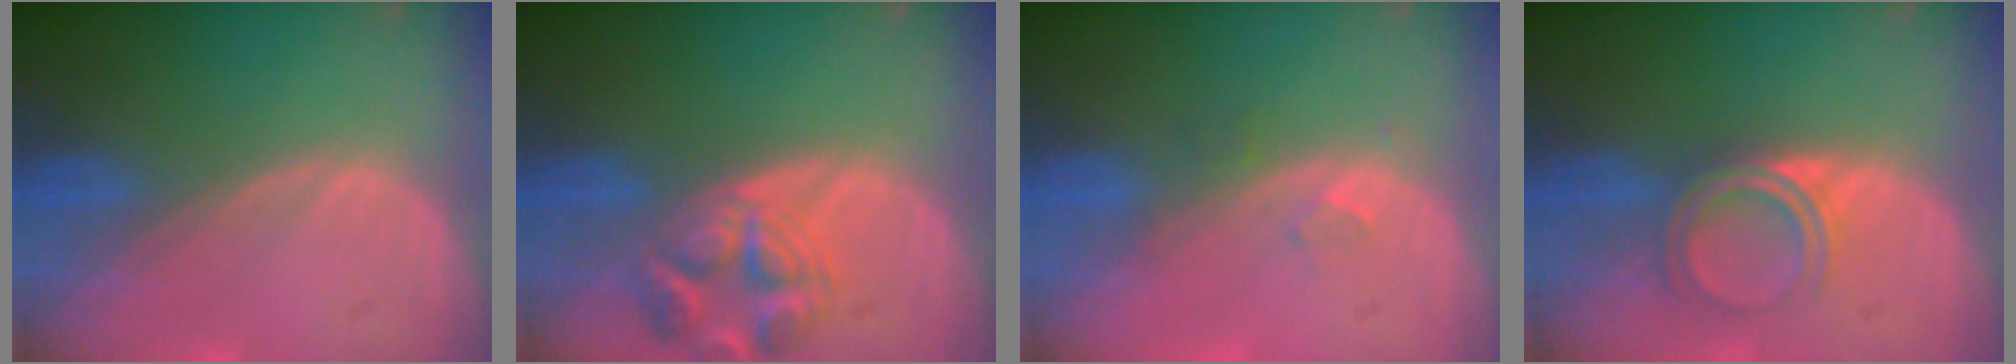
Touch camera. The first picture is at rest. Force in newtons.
{"total": 7.1, "press": 6.4, "slide": 3.2}
{"total": 1.9, "press": 1.6, "slide": 1.0}
{"total": 4.7, "press": 4.2, "slide": 2.2}